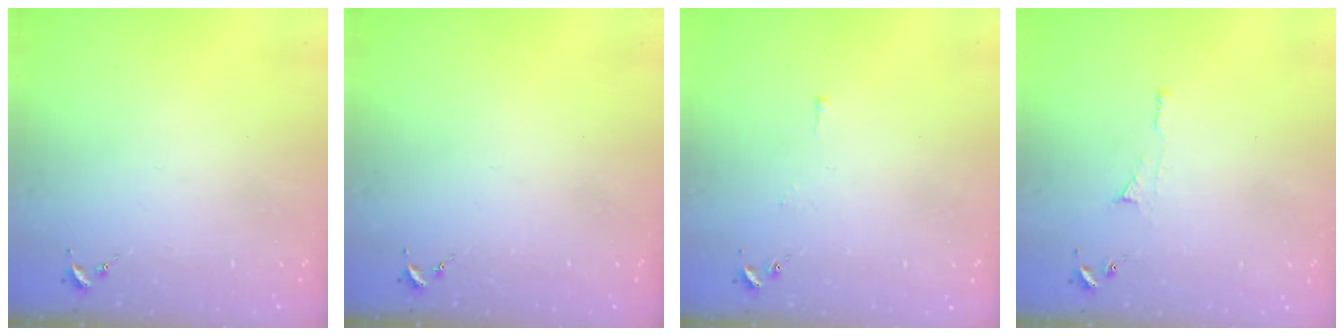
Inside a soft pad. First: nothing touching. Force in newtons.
{"total": 0.0}
{"total": 3.1, "press": 3.0, "slide": 0.4}
{"total": 3.9, "press": 3.9, "slide": 0.4}